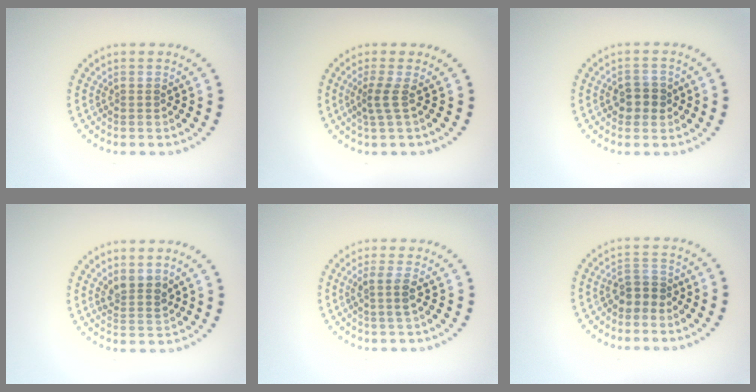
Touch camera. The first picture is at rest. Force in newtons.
{"total": 1.8, "press": 1.2, "slide": 1.3}
{"total": 2.2, "press": 2.1, "slide": 0.5}
{"total": 2.3, "press": 1.9, "slide": 1.4}
{"total": 1.8, "press": 1.4, "slide": 1.1}
{"total": 2.0, "press": 1.8, "slide": 1.0}